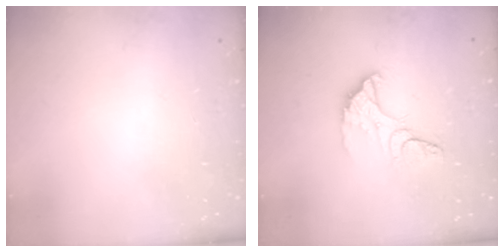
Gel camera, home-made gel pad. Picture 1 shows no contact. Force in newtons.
{"total": 11.9, "press": 11.8, "slide": 1.2}